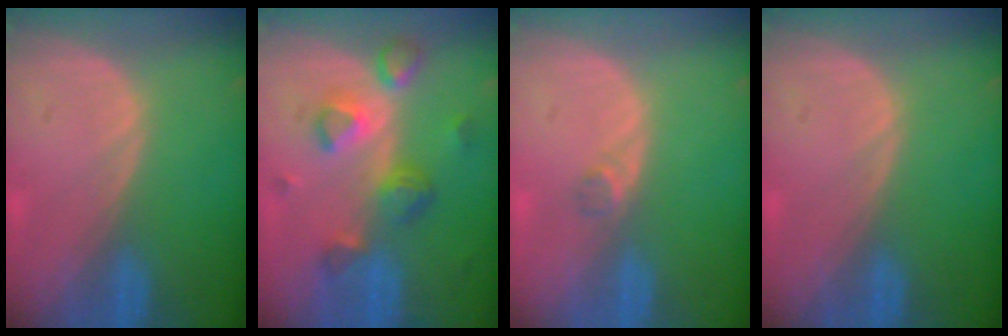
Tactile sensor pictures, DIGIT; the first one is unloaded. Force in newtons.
{"total": 7.7, "press": 6.9, "slide": 3.5}
{"total": 1.3, "press": 1.1, "slide": 0.7}
{"total": 0.0}